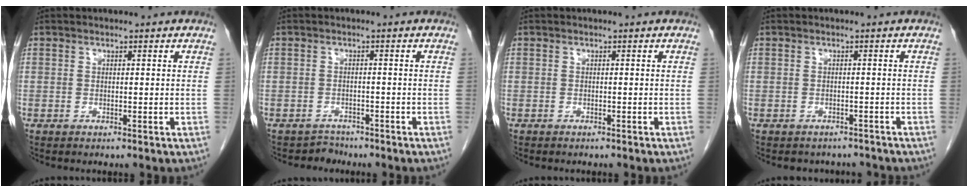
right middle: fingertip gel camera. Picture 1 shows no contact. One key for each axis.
{"total": 2.1, "fx": -1.7, "fy": 0.7, "fz": -0.9, "tx": 0.016, "ty": 0.000, "tz": -0.031}
{"total": 0.5, "fx": -0.5, "fy": 0.1, "fz": 0.2, "tx": -0.008, "ty": -0.001, "tz": -0.008}
{"total": 4.2, "fx": -3.8, "fy": 1.8, "fz": 0.1, "tx": -0.002, "ty": 0.005, "tz": -0.044}